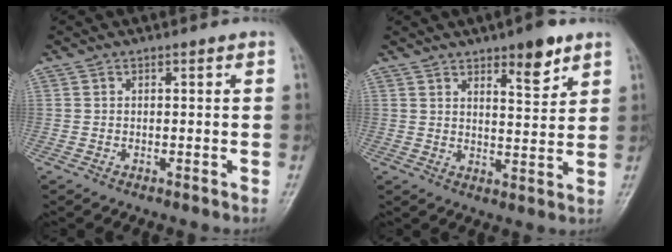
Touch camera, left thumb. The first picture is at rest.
{"total": 7.5, "force": [4.9, 2.4, 5.2], "torque": [-0.060, -0.032, 0.070]}